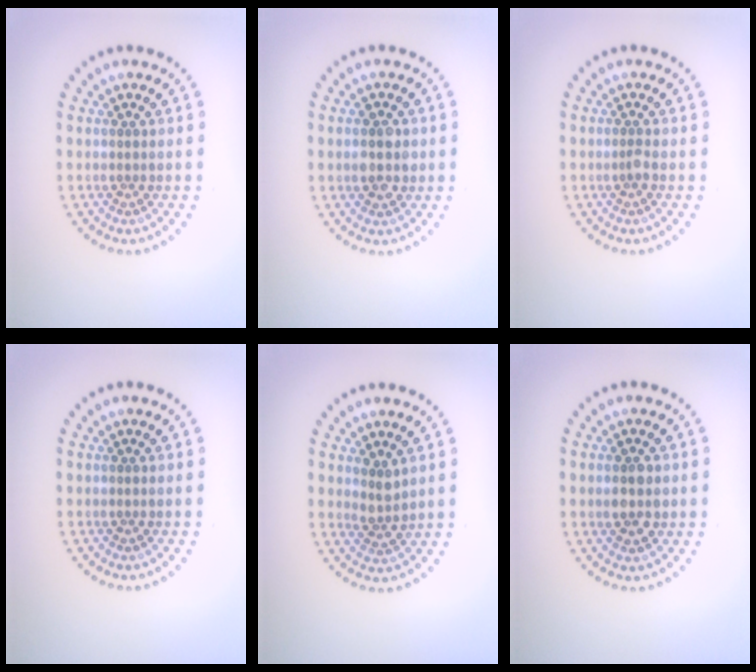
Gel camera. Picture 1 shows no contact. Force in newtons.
{"total": 2.7, "press": 2.7, "slide": 0.2}
{"total": 0.7, "press": 0.5, "slide": 0.5}
{"total": 0.0}
{"total": 1.8, "press": 1.4, "slide": 1.1}
{"total": 2.1, "press": 2.1, "slide": 0.2}